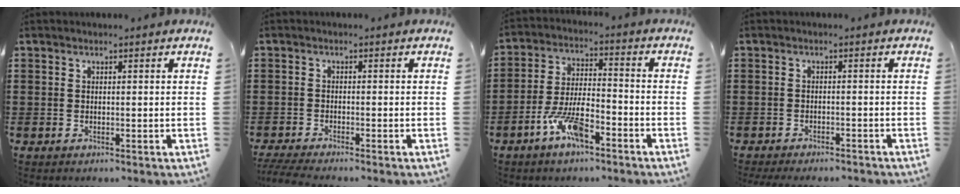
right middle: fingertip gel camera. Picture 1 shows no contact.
{"total": 2.3, "force": [-2.0, 0.0, 1.0], "torque": [-0.022, -0.003, -0.042]}
{"total": 8.0, "force": [-4.8, 2.6, 5.9], "torque": [-0.133, 0.000, -0.091]}
{"total": 1.7, "force": [-1.6, 0.2, 0.2], "torque": [-0.008, -0.001, -0.033]}